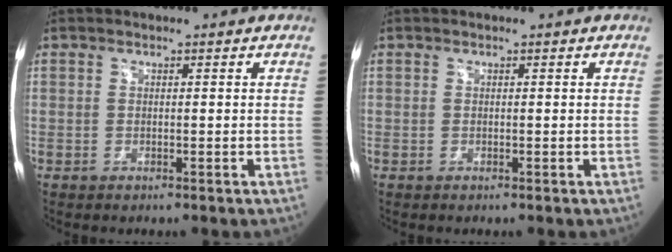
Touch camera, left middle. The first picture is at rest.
{"total": 0.0}